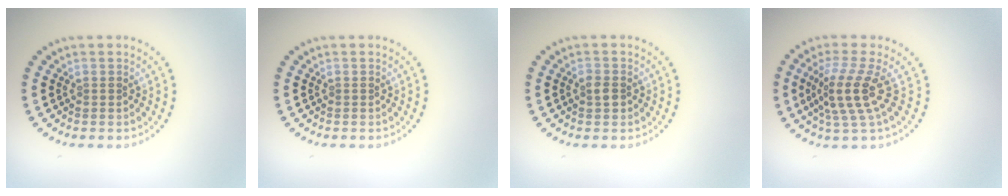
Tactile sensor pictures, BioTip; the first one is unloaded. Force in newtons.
{"total": 0.0}
{"total": 1.2, "press": 1.2, "slide": 0.2}
{"total": 3.9, "press": 2.7, "slide": 2.7}